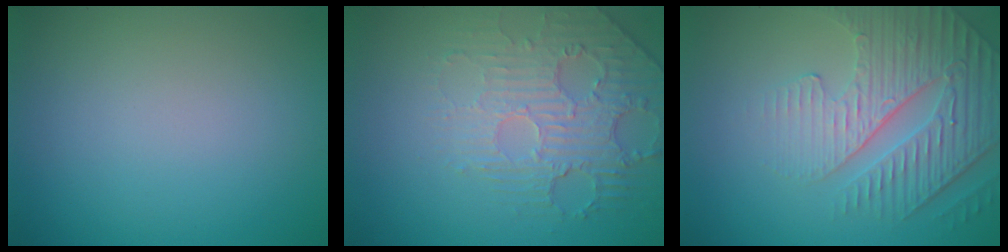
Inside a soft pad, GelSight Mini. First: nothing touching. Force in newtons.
{"total": 2.9, "press": 2.4, "slide": 1.6}
{"total": 4.3, "press": 4.1, "slide": 1.5}